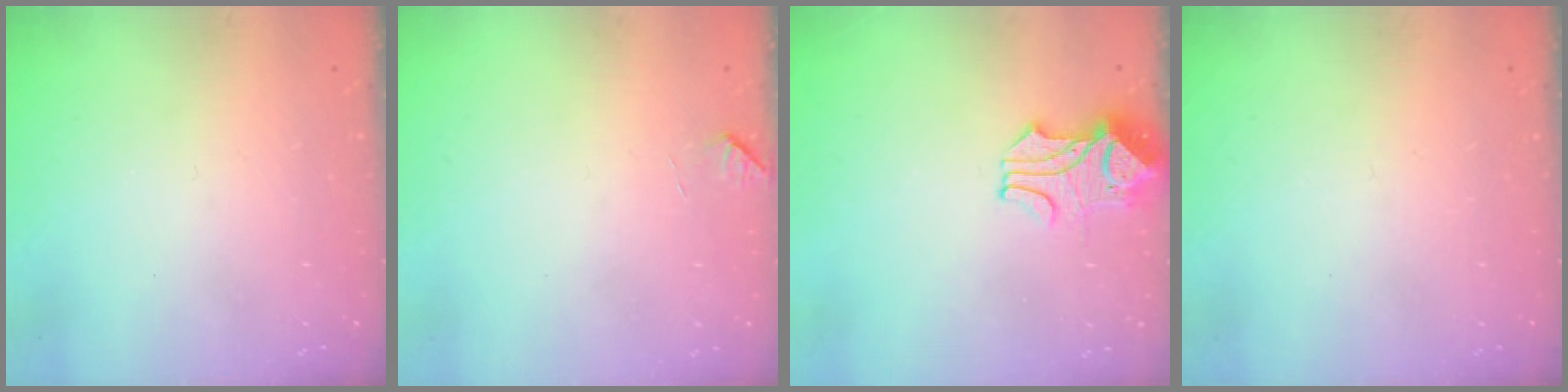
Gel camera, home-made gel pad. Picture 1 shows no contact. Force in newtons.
{"total": 2.7, "press": 2.7, "slide": 0.6}
{"total": 1.7, "press": 1.3, "slide": 1.0}
{"total": 0.0}